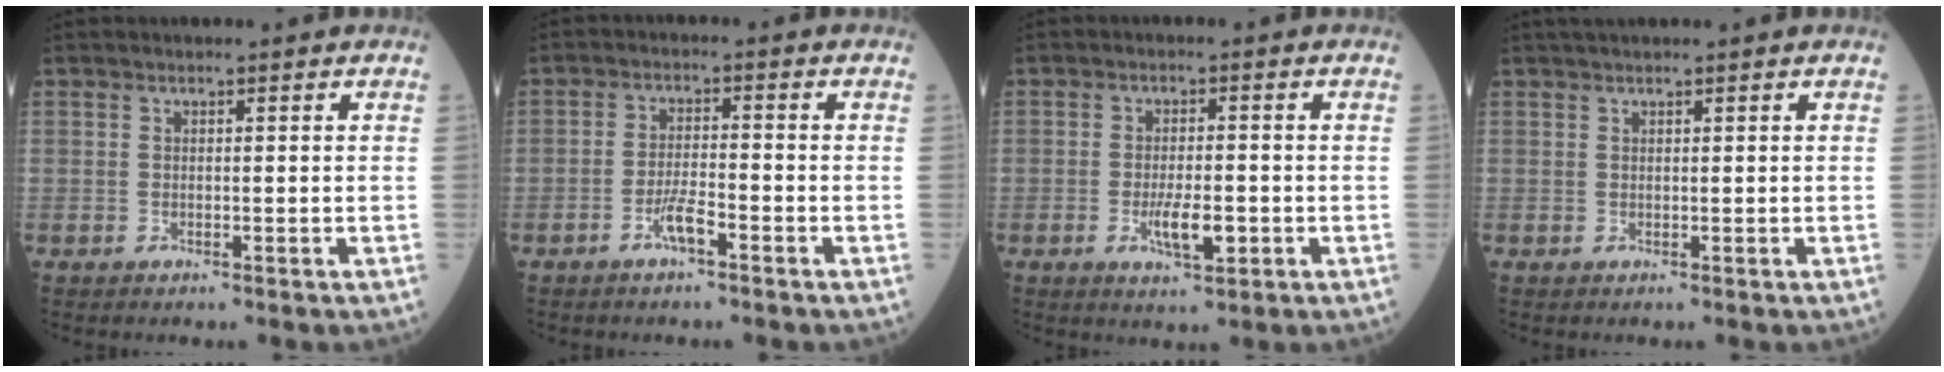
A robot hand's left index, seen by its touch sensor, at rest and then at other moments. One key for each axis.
{"total": 3.6, "fx": -2.2, "fy": 0.5, "fz": 2.7, "tx": -0.056, "ty": 0.000, "tz": -0.043}
{"total": 5.0, "fx": -1.6, "fy": 1.4, "fz": 4.5, "tx": -0.086, "ty": -0.003, "tz": -0.022}
{"total": 1.5, "fx": 1.3, "fy": -0.2, "fz": 0.8, "tx": -0.012, "ty": 0.017, "tz": 0.028}